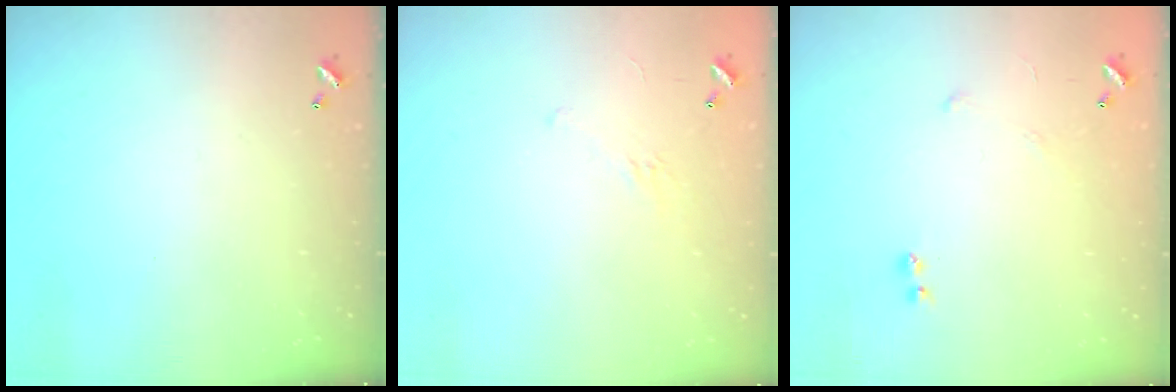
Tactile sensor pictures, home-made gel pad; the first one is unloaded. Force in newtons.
{"total": 3.8, "press": 3.7, "slide": 0.9}
{"total": 5.2, "press": 5.1, "slide": 0.8}